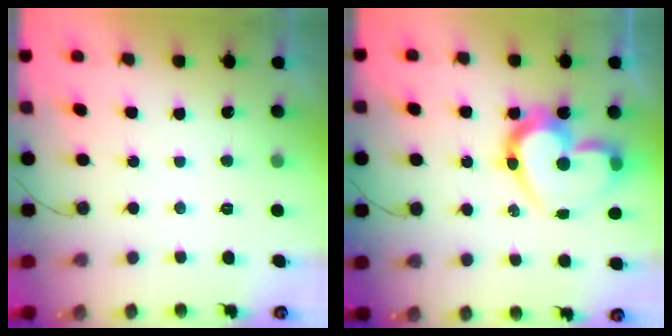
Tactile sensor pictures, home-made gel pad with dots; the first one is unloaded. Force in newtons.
{"total": 18.5, "press": 18.4, "slide": 1.6}